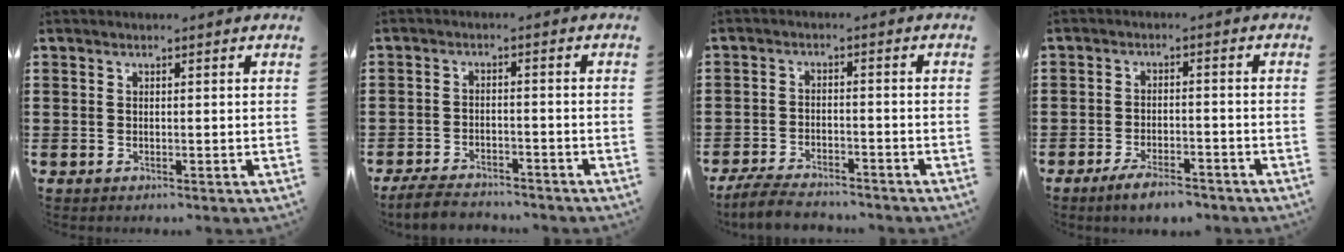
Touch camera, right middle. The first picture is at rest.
{"total": 4.1, "force": [-4.0, 0.7, 0.9], "torque": [-0.030, -0.002, -0.084]}
{"total": 4.7, "force": [-4.5, 0.8, 1.4], "torque": [-0.037, -0.002, -0.090]}
{"total": 4.2, "force": [-3.6, 0.8, 1.9], "torque": [-0.039, 0.000, -0.071]}